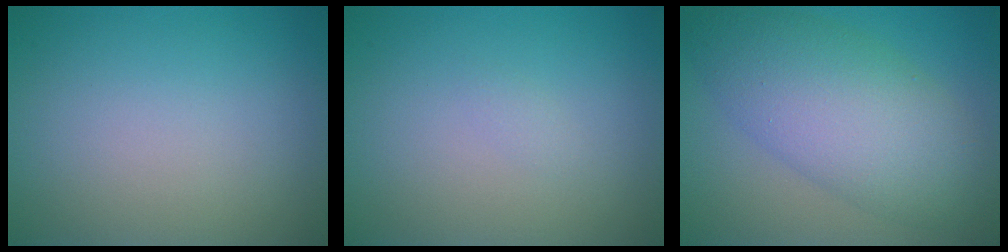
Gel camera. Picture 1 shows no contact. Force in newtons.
{"total": 0.5, "press": 0.5, "slide": 0.0}
{"total": 8.5, "press": 8.5, "slide": 0.2}